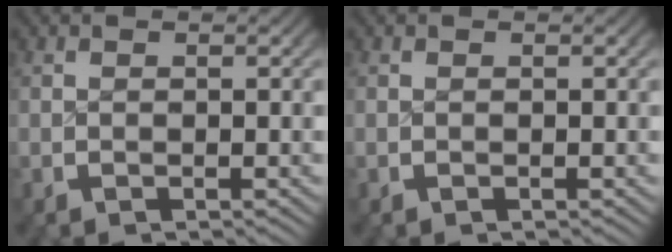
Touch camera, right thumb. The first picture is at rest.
{"total": 0.0}